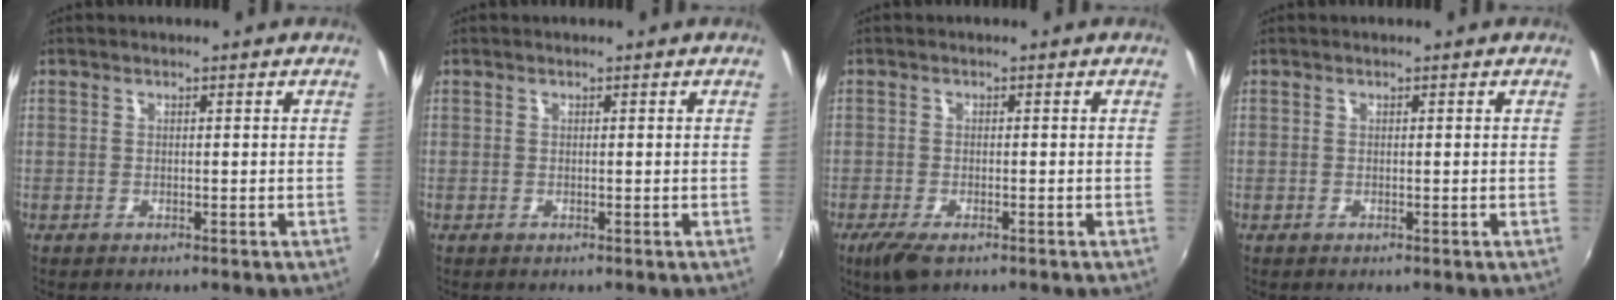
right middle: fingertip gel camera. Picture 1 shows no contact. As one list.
[{"total": 0.0}, {"total": 4.6, "force": [-2.9, 1.6, 3.1], "torque": [-0.073, -0.018, -0.052]}, {"total": 0.0}]